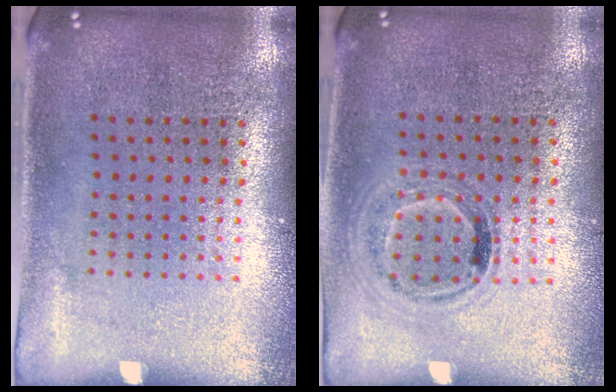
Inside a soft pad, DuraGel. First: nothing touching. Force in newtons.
{"total": 0.9, "press": 0.9, "slide": 0.3}